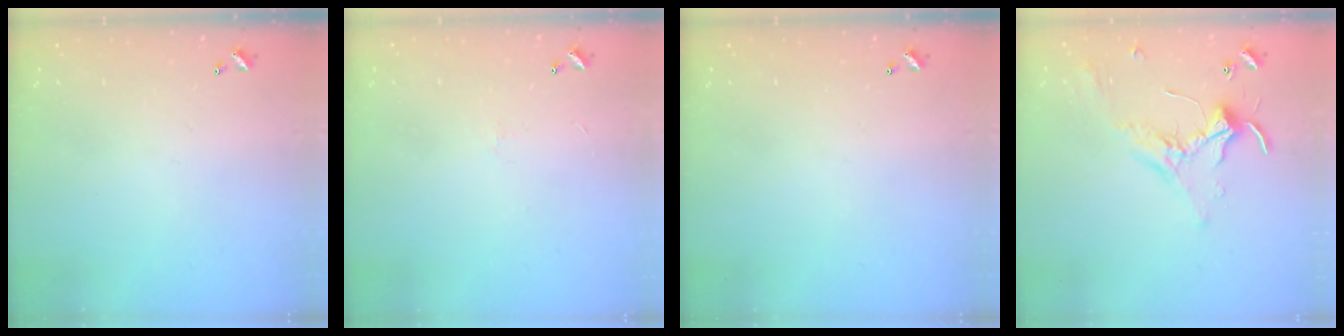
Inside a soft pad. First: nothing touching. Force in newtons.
{"total": 0.7, "press": 0.3, "slide": 0.7}
{"total": 0.0}
{"total": 1.7, "press": 1.6, "slide": 0.2}